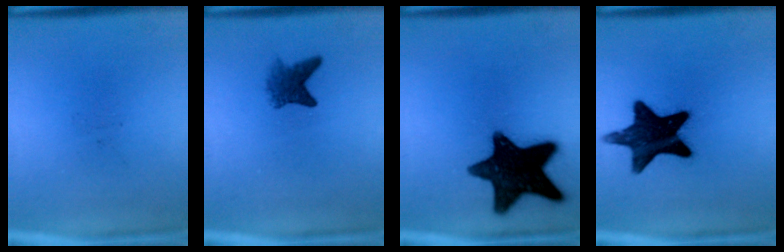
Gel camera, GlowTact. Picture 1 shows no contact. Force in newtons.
{"total": 3.4}
{"total": 16.9}
{"total": 15.6}